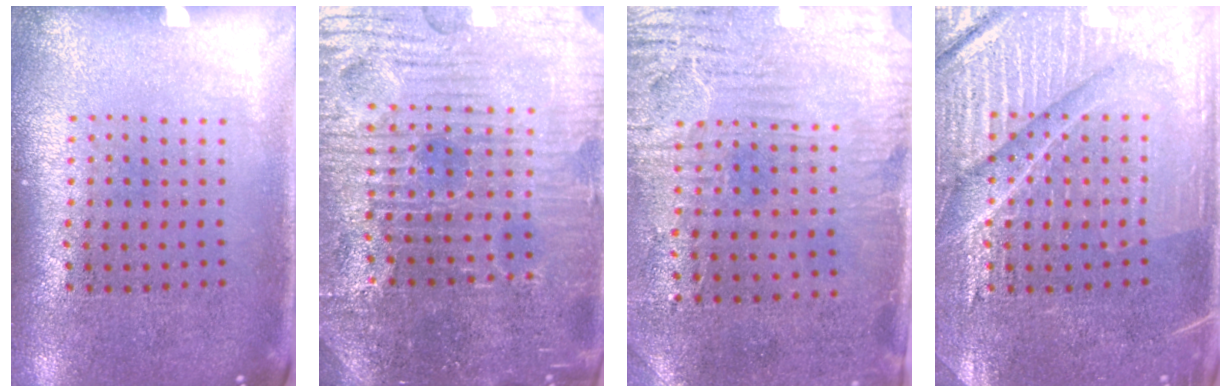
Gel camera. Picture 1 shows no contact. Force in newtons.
{"total": 5.5, "press": 5.2, "slide": 1.8}
{"total": 3.1, "press": 2.6, "slide": 1.8}
{"total": 4.5, "press": 4.4, "slide": 1.1}